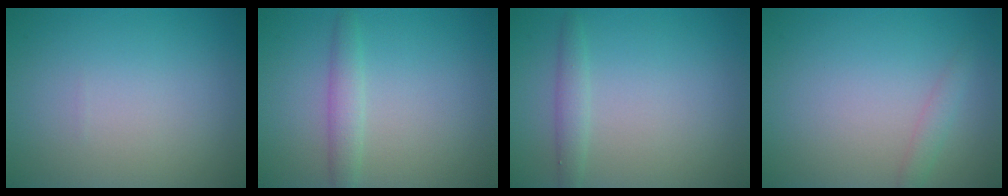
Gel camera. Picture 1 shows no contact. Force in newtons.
{"total": 1.9, "press": 1.9, "slide": 0.0}
{"total": 1.5, "press": 1.5, "slide": 0.0}
{"total": 1.2, "press": 1.2, "slide": 0.2}